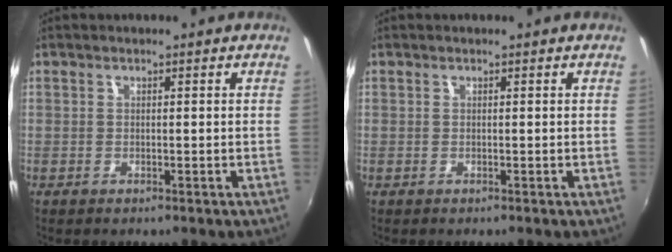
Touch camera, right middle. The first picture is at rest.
{"total": 0.0}